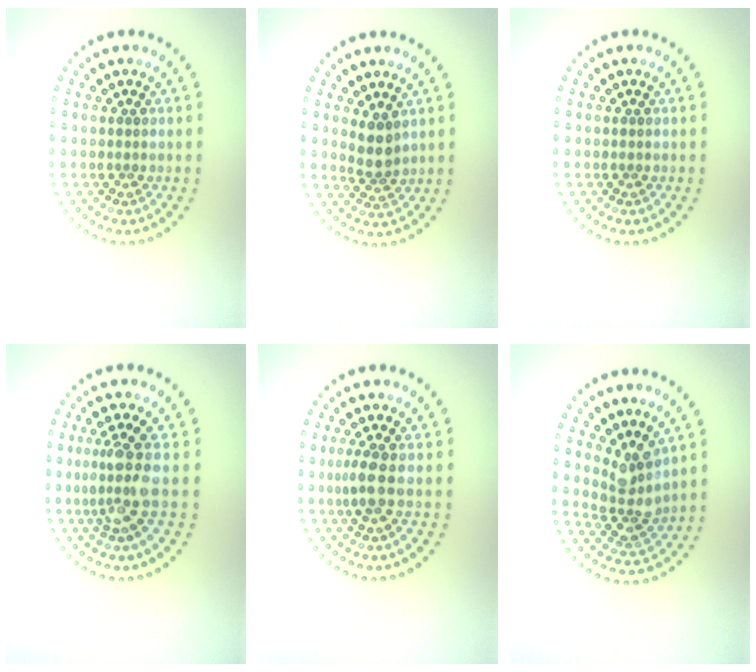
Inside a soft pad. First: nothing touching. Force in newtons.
{"total": 2.3, "press": 1.8, "slide": 1.4}
{"total": 0.0}
{"total": 3.5, "press": 2.6, "slide": 2.3}
{"total": 1.9, "press": 1.6, "slide": 1.0}
{"total": 3.1, "press": 2.6, "slide": 1.8}